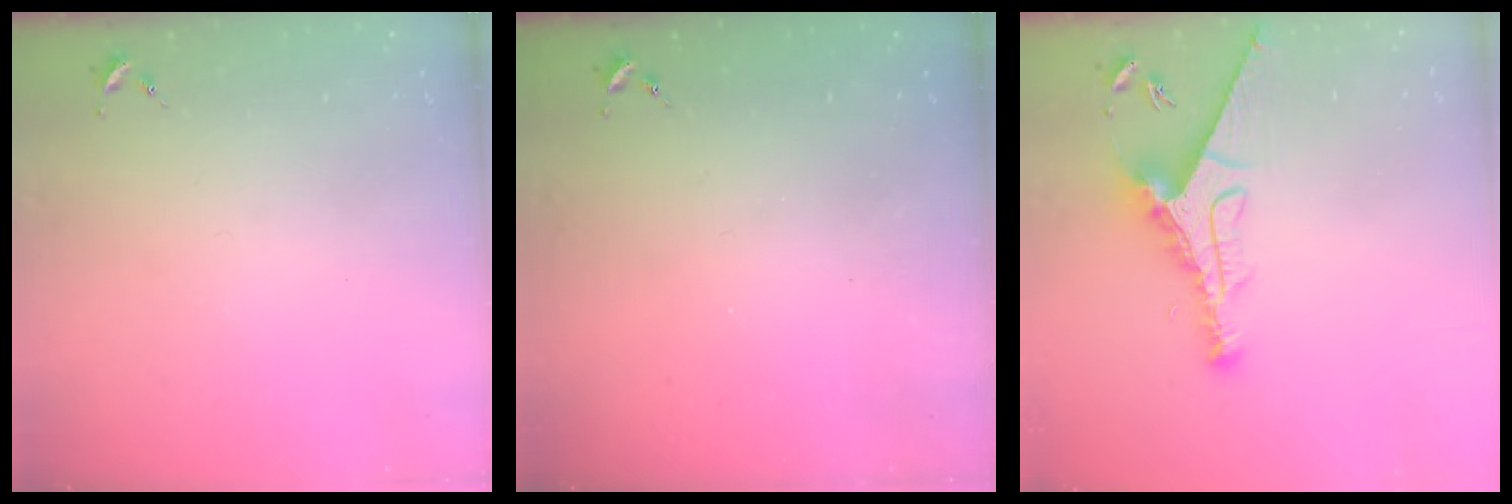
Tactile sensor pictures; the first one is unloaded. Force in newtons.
{"total": 0.0}
{"total": 11.3, "press": 11.3, "slide": 1.3}